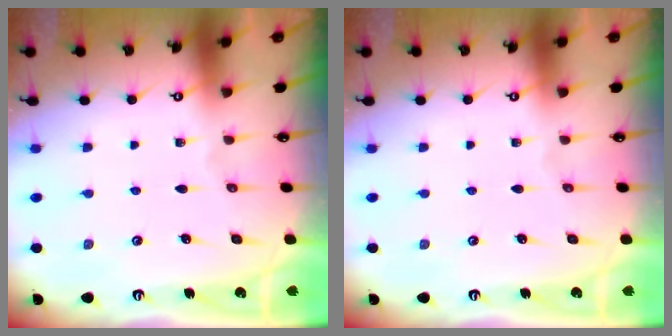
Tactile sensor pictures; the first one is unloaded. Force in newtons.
{"total": 0.0}